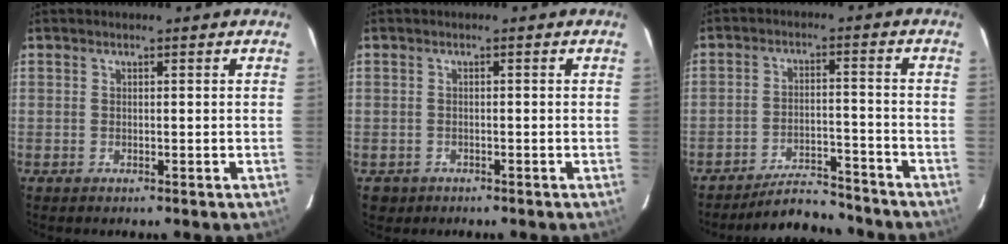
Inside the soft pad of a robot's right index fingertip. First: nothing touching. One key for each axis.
{"total": 2.3, "fx": -1.2, "fy": 1.9, "fz": -0.1, "tx": -0.005, "ty": 0.005, "tz": -0.019}
{"total": 7.9, "fx": -7.7, "fy": 1.3, "fz": 1.2, "tx": -0.020, "ty": 0.009, "tz": -0.128}